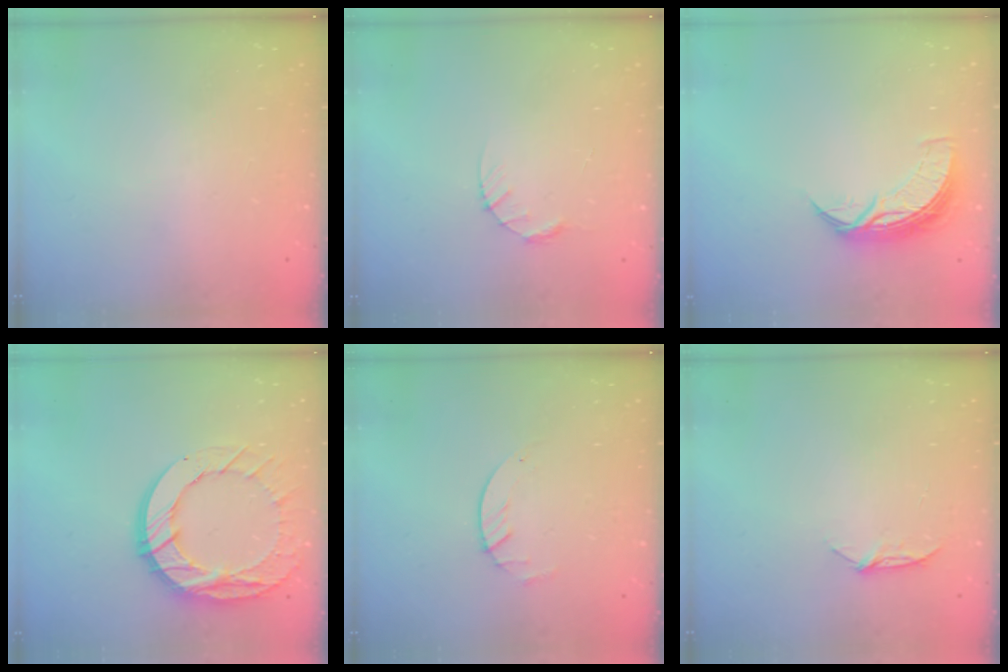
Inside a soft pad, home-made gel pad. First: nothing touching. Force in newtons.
{"total": 3.4, "press": 3.4, "slide": 0.4}
{"total": 8.2, "press": 8.2, "slide": 0.7}
{"total": 18.3, "press": 18.3, "slide": 1.6}
{"total": 1.8, "press": 1.8, "slide": 0.2}
{"total": 5.9, "press": 5.8, "slide": 0.7}